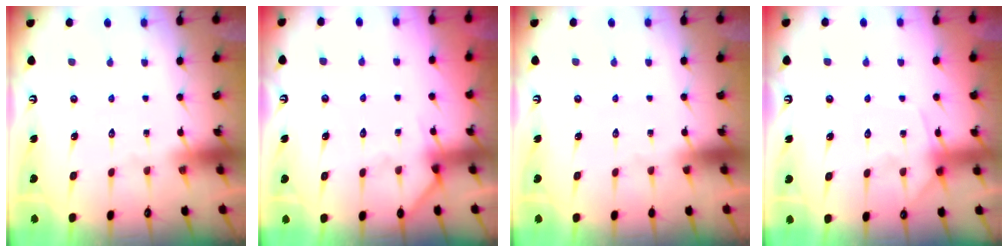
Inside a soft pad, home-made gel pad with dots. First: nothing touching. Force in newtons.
{"total": 2.8, "press": 2.8, "slide": 0.2}
{"total": 0.0}
{"total": 6.9, "press": 6.9, "slide": 0.8}